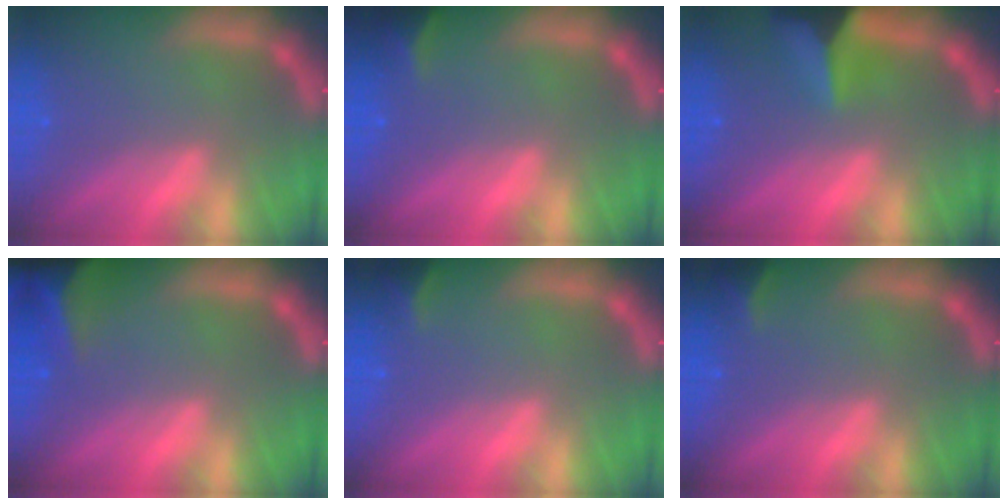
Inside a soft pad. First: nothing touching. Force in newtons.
{"total": 2.4}
{"total": 7.0}
{"total": 8.9}
{"total": 1.9}
{"total": 1.9}